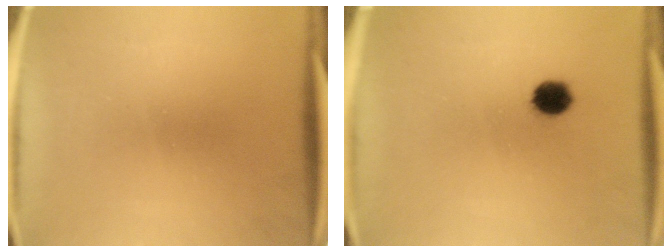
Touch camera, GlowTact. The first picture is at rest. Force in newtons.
{"total": 4.6}